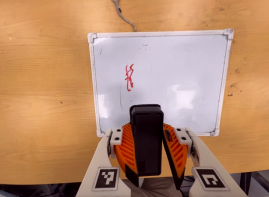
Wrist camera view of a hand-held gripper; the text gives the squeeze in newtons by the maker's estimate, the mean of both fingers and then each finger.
{"total": 9.6, "left": 9.6, "right": 9.6}